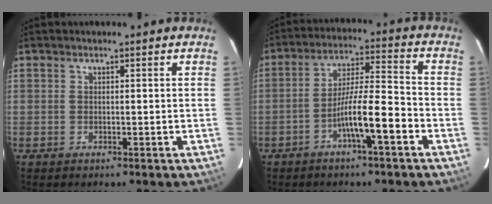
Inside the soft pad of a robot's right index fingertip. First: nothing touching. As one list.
[{"total": 9.2, "force": [-4.2, 0.6, 8.2], "torque": [-0.147, 0.016, -0.073]}]